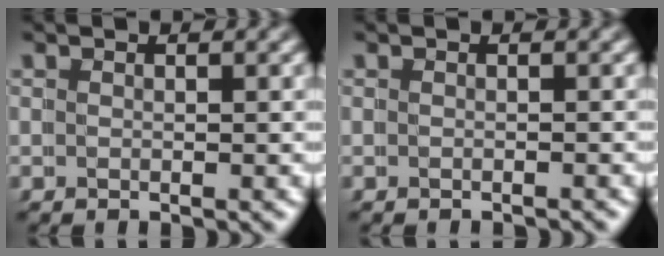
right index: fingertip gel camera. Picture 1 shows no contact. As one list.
[{"total": 1.0, "force": [-0.9, 0.1, -0.1], "torque": [0.001, -0.002, -0.015]}]